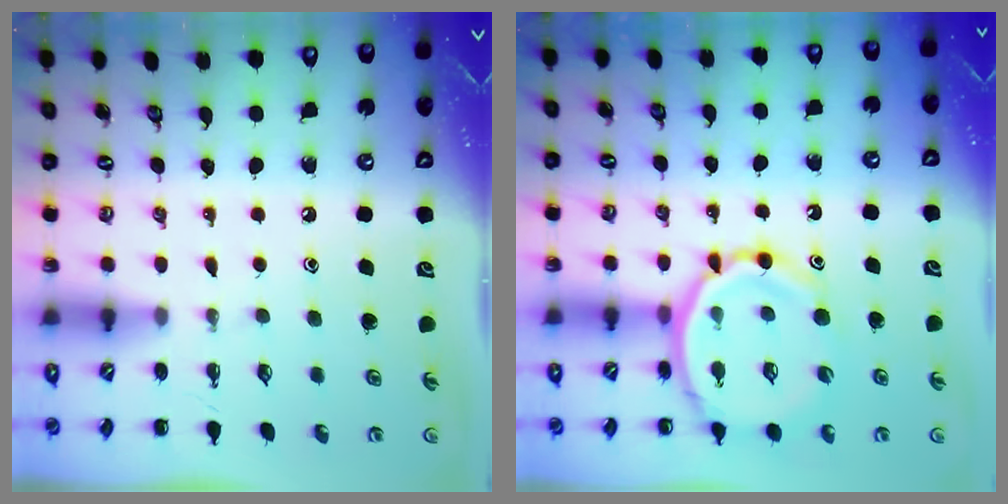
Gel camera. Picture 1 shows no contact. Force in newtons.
{"total": 12.9, "press": 12.4, "slide": 3.6}